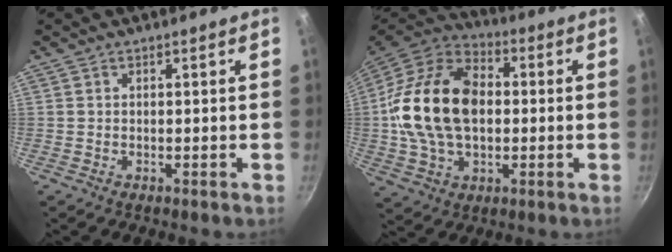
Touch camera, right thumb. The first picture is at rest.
{"total": 22.4, "force": [0.7, 15.0, 16.7], "torque": [-0.292, 0.030, 0.004]}